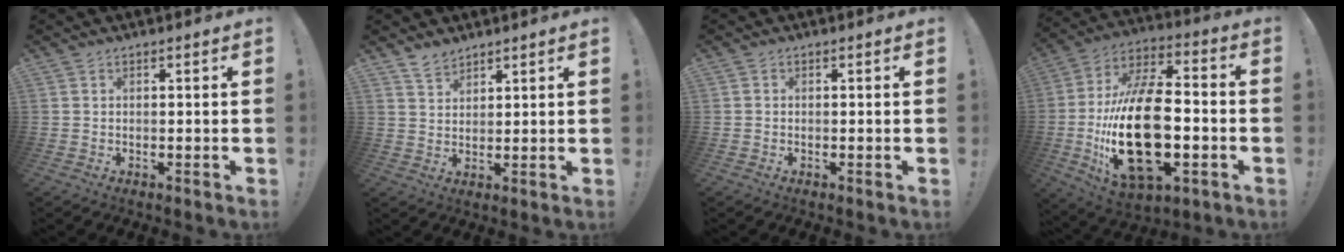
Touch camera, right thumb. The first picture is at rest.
{"total": 4.3, "force": [3.7, 1.9, 1.0], "torque": [-0.017, -0.022, 0.070]}
{"total": 0.0}
{"total": 28.6, "force": [-4.7, 14.7, 24.1], "torque": [-0.472, 0.024, -0.073]}